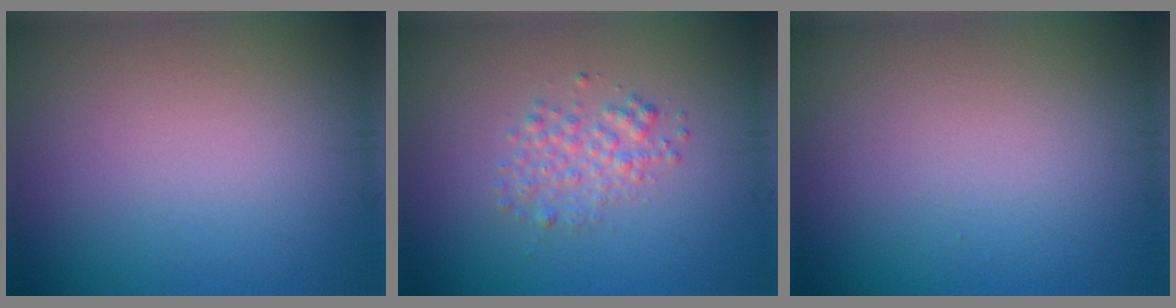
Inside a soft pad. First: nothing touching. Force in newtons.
{"total": 2.1, "press": 2.1, "slide": 0.1}
{"total": 0.0}